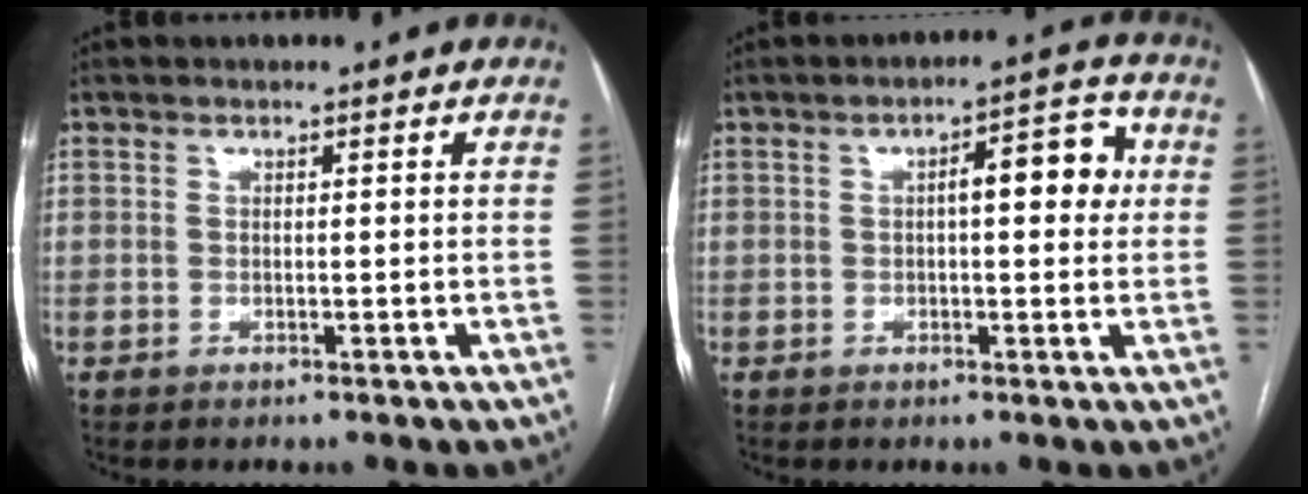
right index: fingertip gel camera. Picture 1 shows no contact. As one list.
[{"total": 6.8, "force": [1.1, 2.1, 6.4], "torque": [-0.084, 0.022, 0.011]}]